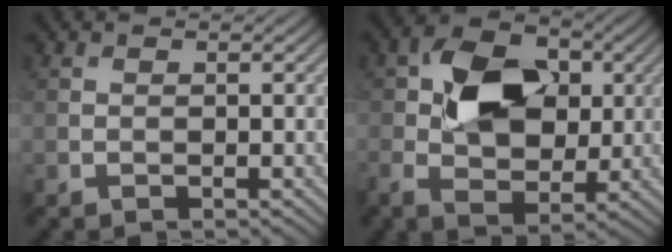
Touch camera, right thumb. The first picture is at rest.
{"total": 10.2, "force": [1.2, 6.7, 7.6], "torque": [-0.144, 0.009, 0.012]}